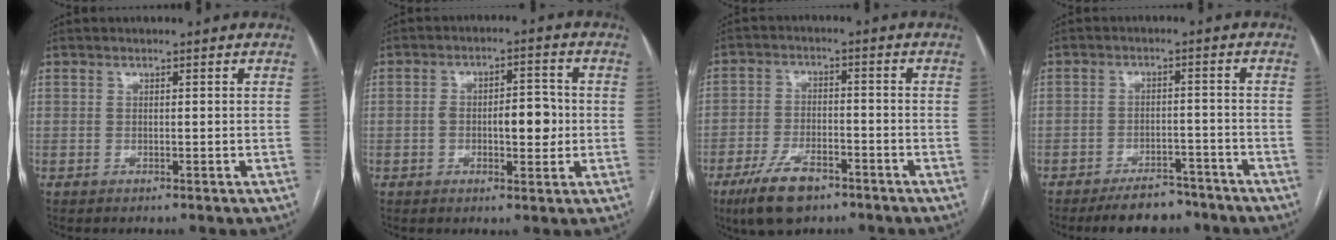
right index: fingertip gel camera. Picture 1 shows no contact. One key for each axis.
{"total": 6.8, "fx": -0.6, "fy": 2.8, "fz": 6.2, "tx": -0.099, "ty": 0.015, "tz": -0.007}
{"total": 8.6, "fx": -5.7, "fy": 3.7, "fz": 5.3, "tx": -0.107, "ty": -0.006, "tz": -0.099}
{"total": 7.2, "fx": -6.2, "fy": 2.7, "fz": 2.4, "tx": -0.030, "ty": -0.001, "tz": -0.096}